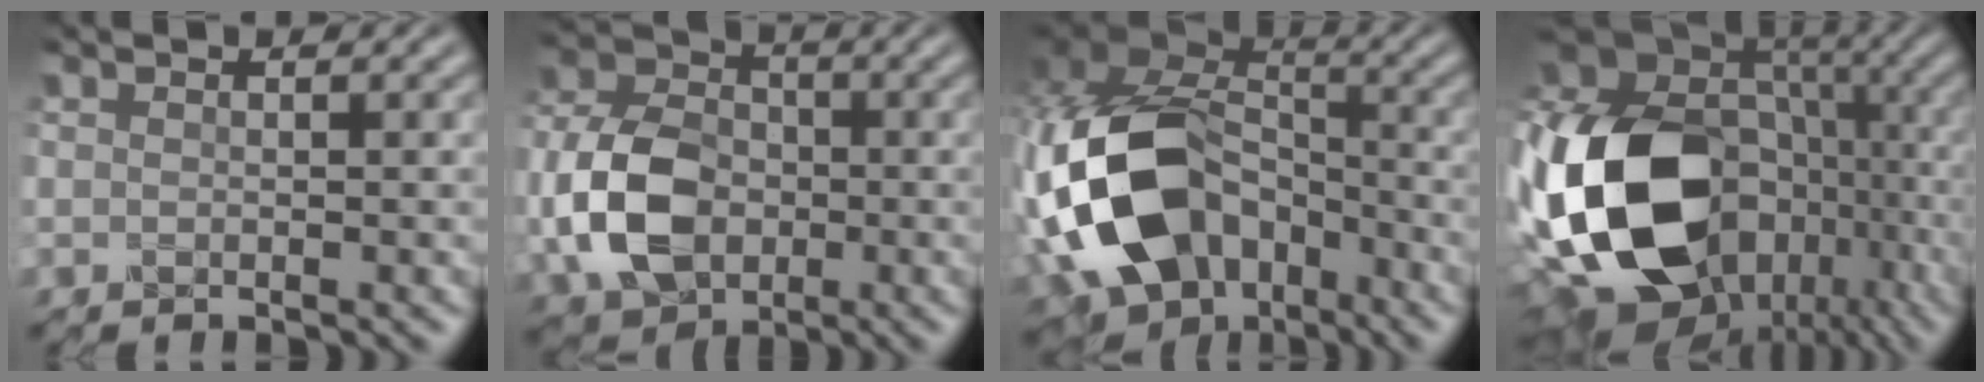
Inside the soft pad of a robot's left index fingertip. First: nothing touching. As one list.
[{"total": 8.4, "force": [-2.0, 6.2, 5.4], "torque": [-0.123, 0.001, -0.051]}, {"total": 15.3, "force": [-5.1, 10.8, 9.6], "torque": [-0.228, -0.011, -0.098]}, {"total": 20.0, "force": [-4.7, 14.6, 12.8], "torque": [-0.274, -0.010, -0.068]}]